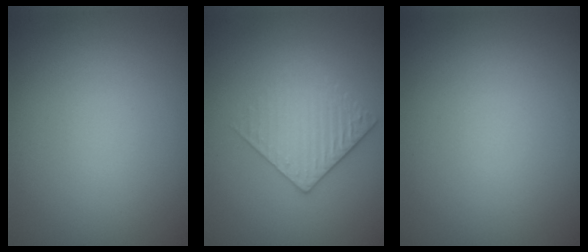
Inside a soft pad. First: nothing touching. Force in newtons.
{"total": 3.0, "press": 2.7, "slide": 1.3}
{"total": 0.0}